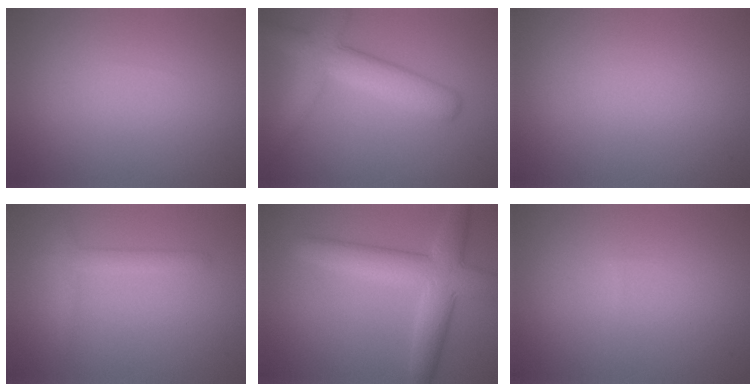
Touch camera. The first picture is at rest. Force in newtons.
{"total": 5.6, "press": 5.6, "slide": 0.2}
{"total": 0.0}
{"total": 1.8, "press": 1.8, "slide": 0.2}
{"total": 6.5, "press": 6.5, "slide": 0.2}
{"total": 0.0}